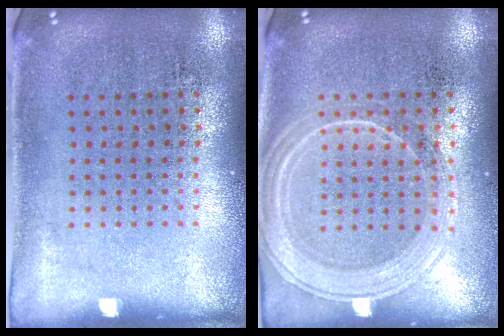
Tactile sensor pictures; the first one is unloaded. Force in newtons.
{"total": 1.8, "press": 1.8, "slide": 0.4}